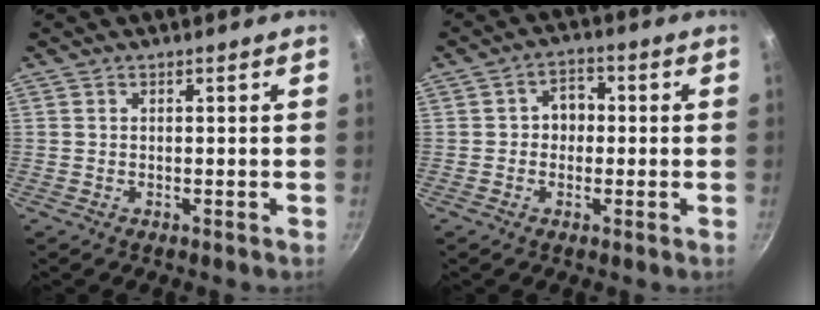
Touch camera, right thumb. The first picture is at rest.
{"total": 4.8, "force": [-0.1, 4.0, 2.6], "torque": [-0.007, 0.009, -0.007]}